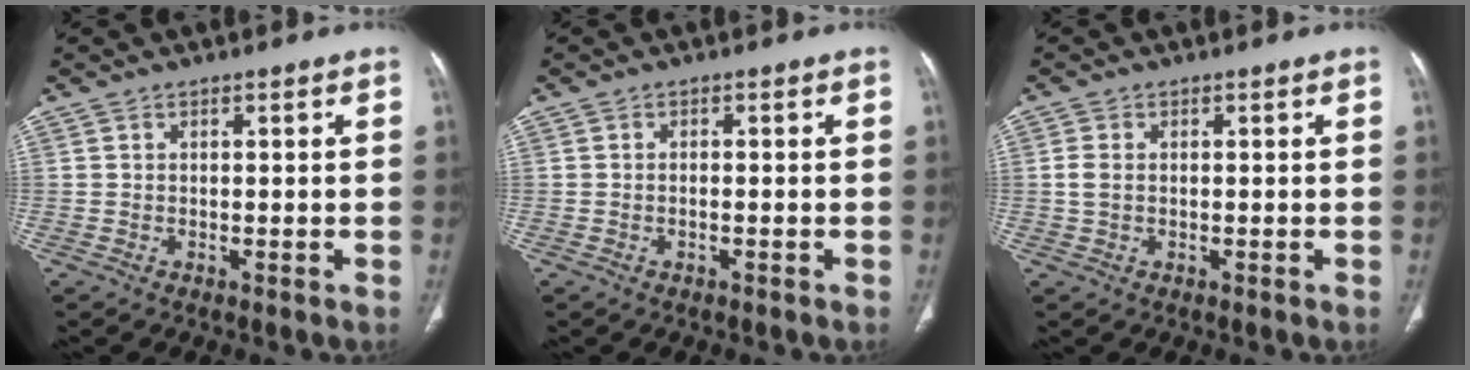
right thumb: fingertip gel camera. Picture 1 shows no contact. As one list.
[{"total": 0.6, "force": [-0.3, 0.2, 0.5], "torque": [-0.013, 0.004, -0.006]}, {"total": 2.1, "force": [0.1, 1.4, 1.6], "torque": [-0.041, 0.002, 0.000]}]